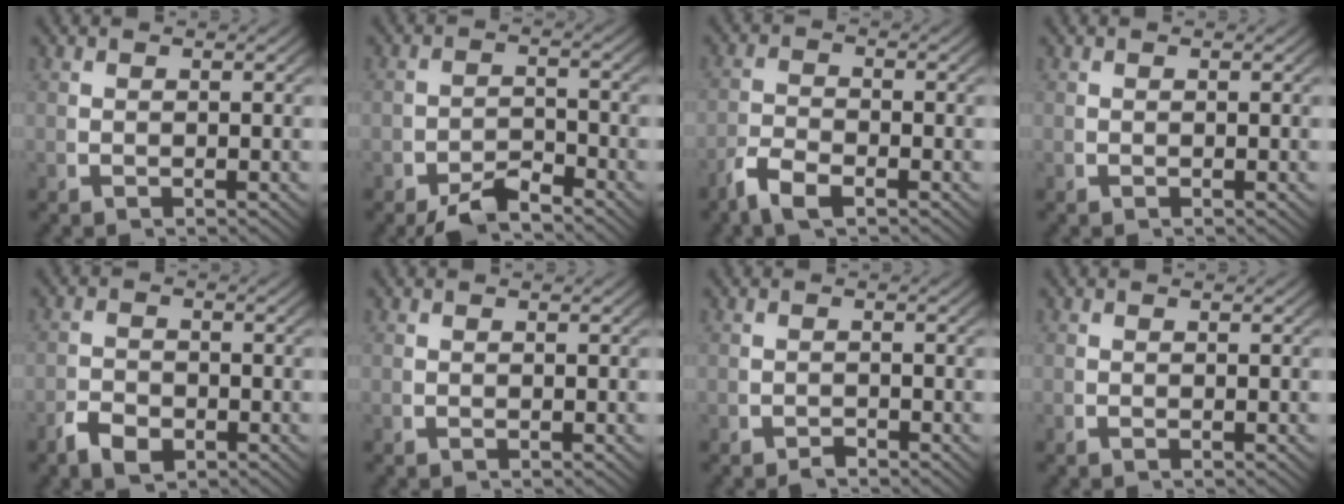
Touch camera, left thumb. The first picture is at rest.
{"total": 3.6, "force": [-3.1, 1.3, 1.3], "torque": [-0.009, -0.013, -0.055]}
{"total": 2.8, "force": [-1.9, 1.1, 1.7], "torque": [-0.041, -0.008, -0.037]}
{"total": 0.0}
{"total": 2.8, "force": [-1.8, 1.7, 1.4], "torque": [-0.022, -0.010, -0.032]}
{"total": 0.0}
{"total": 1.1, "force": [-1.1, 0.1, 0.1], "torque": [0.002, -0.004, -0.020]}
{"total": 0.0}